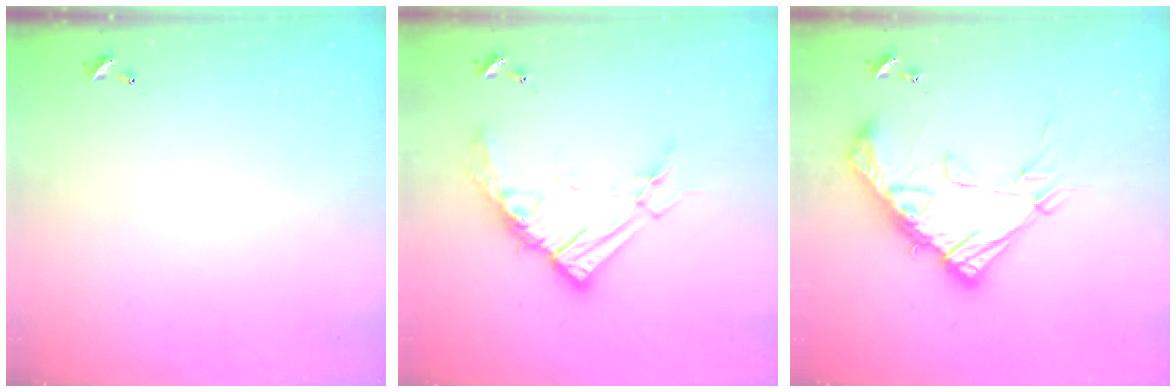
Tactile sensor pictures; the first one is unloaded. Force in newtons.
{"total": 14.1, "press": 14.0, "slide": 1.5}
{"total": 19.5, "press": 19.4, "slide": 1.8}